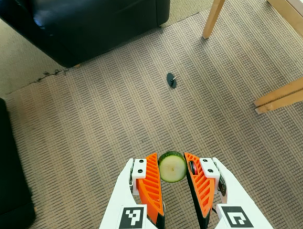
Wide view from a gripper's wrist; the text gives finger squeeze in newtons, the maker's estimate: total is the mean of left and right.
{"total": 8.6, "left": 8.7, "right": 8.5}